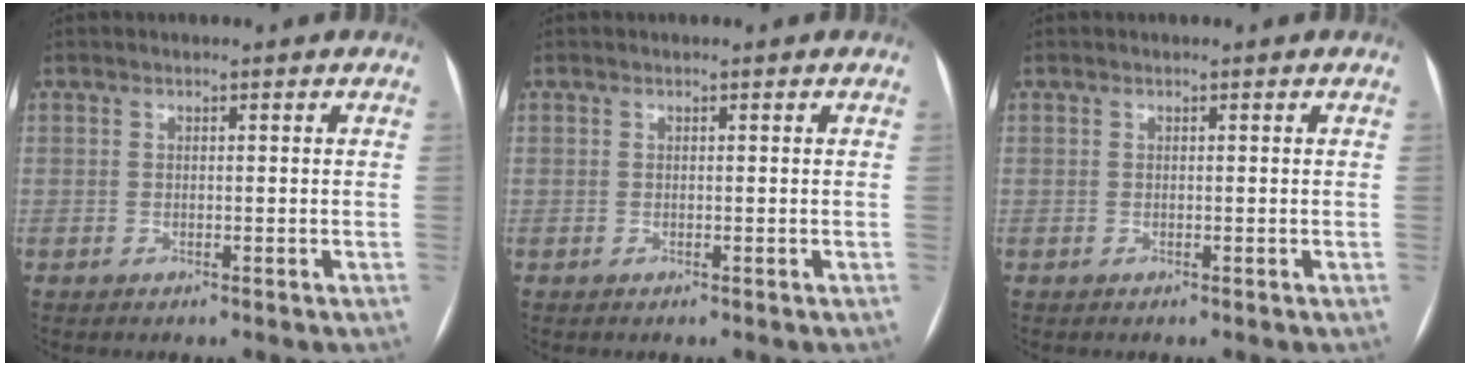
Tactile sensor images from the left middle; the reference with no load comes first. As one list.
[{"total": 0.0}, {"total": 0.0}]